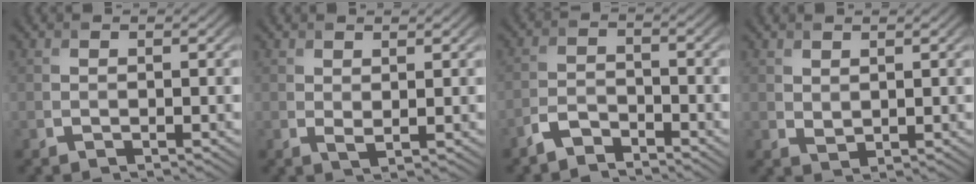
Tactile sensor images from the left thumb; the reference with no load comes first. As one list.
[{"total": 1.1, "force": [0.6, 0.4, 0.8], "torque": [-0.021, -0.005, 0.016]}, {"total": 3.4, "force": [-3.0, 1.1, 1.2], "torque": [-0.027, 0.000, -0.071]}, {"total": 1.3, "force": [0.9, 0.7, 0.6], "torque": [-0.015, -0.004, 0.022]}]